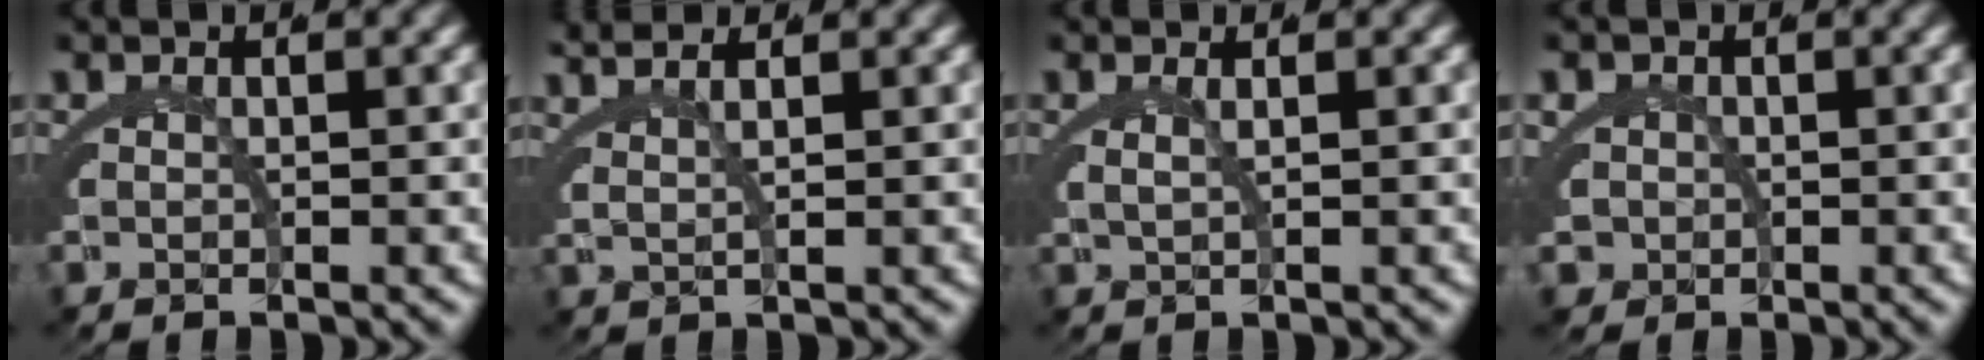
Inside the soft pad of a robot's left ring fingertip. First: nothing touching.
{"total": 3.7, "force": [2.9, 0.8, 2.2], "torque": [-0.030, 0.015, 0.045]}
{"total": 1.3, "force": [0.6, -0.5, 1.0], "torque": [-0.020, -0.004, 0.016]}
{"total": 4.5, "force": [-0.6, 4.2, 1.5], "torque": [-0.045, -0.021, -0.008]}